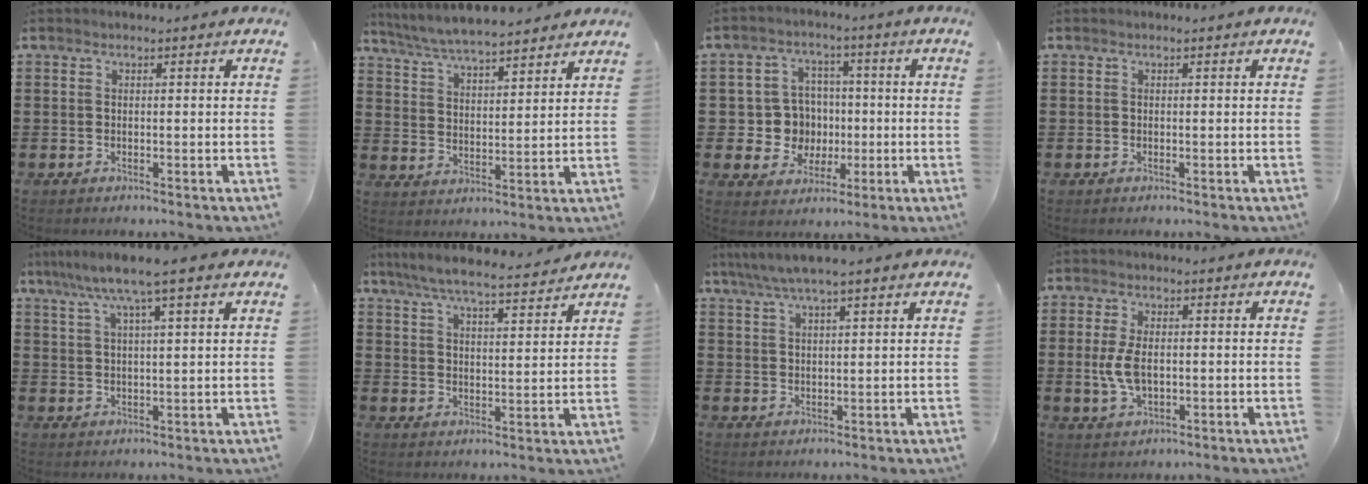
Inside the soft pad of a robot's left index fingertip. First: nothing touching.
{"total": 5.8, "force": [5.7, 0.3, 1.3], "torque": [-0.051, -0.026, 0.100]}
{"total": 7.6, "force": [0.0, 7.4, 2.0], "torque": [-0.062, 0.015, 0.007]}
{"total": 0.0}
{"total": 7.2, "force": [5.0, 0.4, 5.2], "torque": [-0.113, -0.006, 0.087]}
{"total": 6.4, "force": [5.9, 0.2, 2.5], "torque": [-0.070, -0.030, 0.102]}
{"total": 4.3, "force": [3.3, 0.2, 2.7], "torque": [-0.060, -0.004, 0.057]}
{"total": 5.4, "force": [-0.3, 2.9, 4.5], "torque": [-0.113, -0.003, -0.013]}